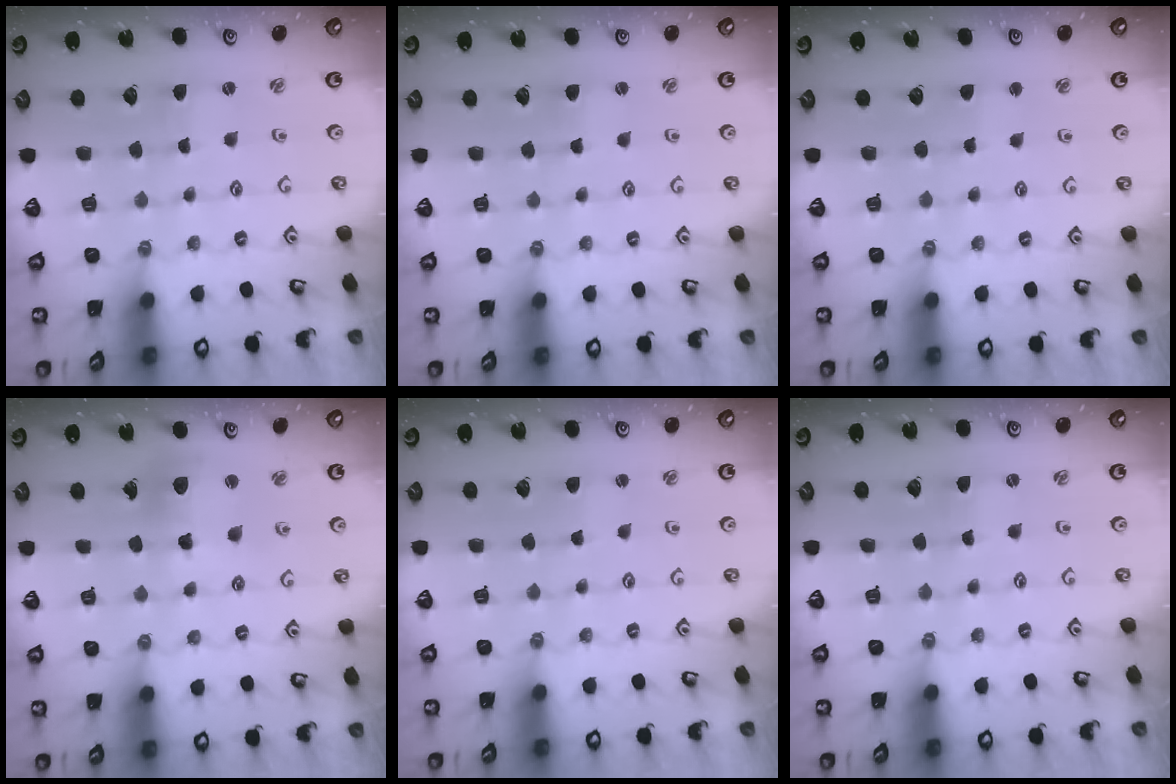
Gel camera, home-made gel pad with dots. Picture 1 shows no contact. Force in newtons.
{"total": 1.8, "press": 1.8, "slide": 0.3}
{"total": 2.0, "press": 2.0, "slide": 0.3}
{"total": 11.0, "press": 10.8, "slide": 1.7}
{"total": 1.8, "press": 1.8, "slide": 0.2}
{"total": 0.0}